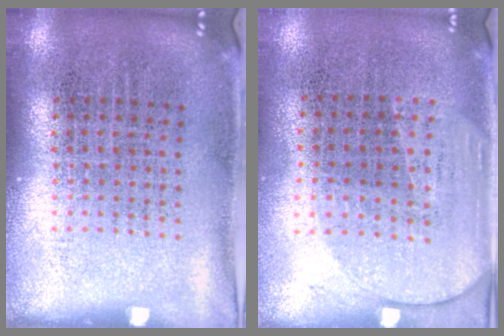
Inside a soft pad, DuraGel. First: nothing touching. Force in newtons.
{"total": 1.6, "press": 1.4, "slide": 0.8}